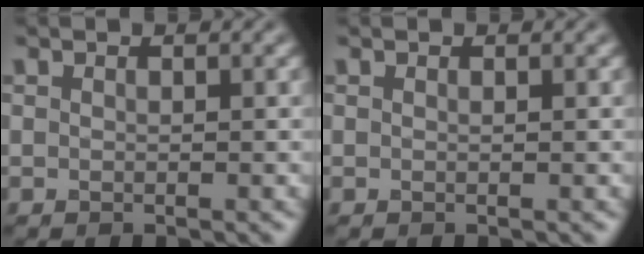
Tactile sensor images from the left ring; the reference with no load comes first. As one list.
[{"total": 0.0}]